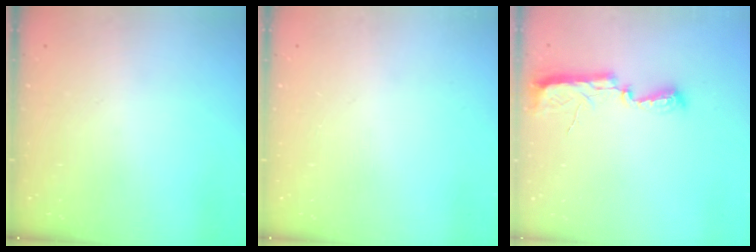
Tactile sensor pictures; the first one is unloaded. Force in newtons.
{"total": 0.0}
{"total": 7.7, "press": 7.7, "slide": 0.8}